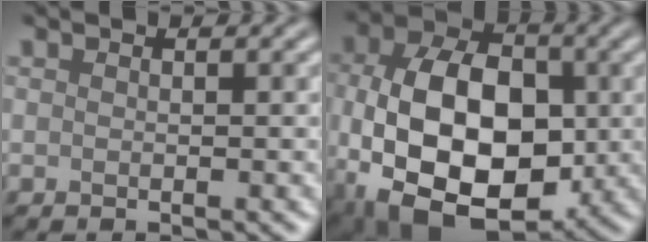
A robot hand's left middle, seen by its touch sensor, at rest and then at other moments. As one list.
[{"total": 14.0, "force": [-1.9, 9.0, 10.6], "torque": [-0.197, -0.010, -0.035]}]